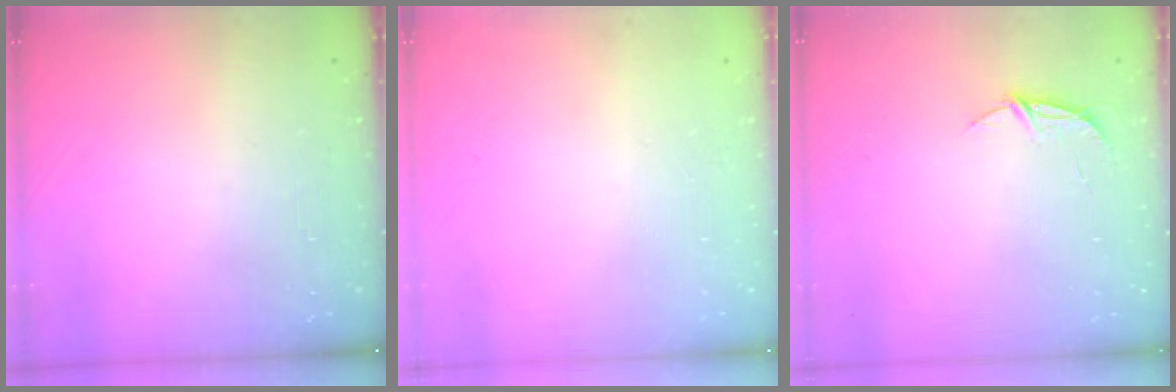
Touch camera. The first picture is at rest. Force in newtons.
{"total": 0.0}
{"total": 5.6, "press": 5.6, "slide": 0.4}